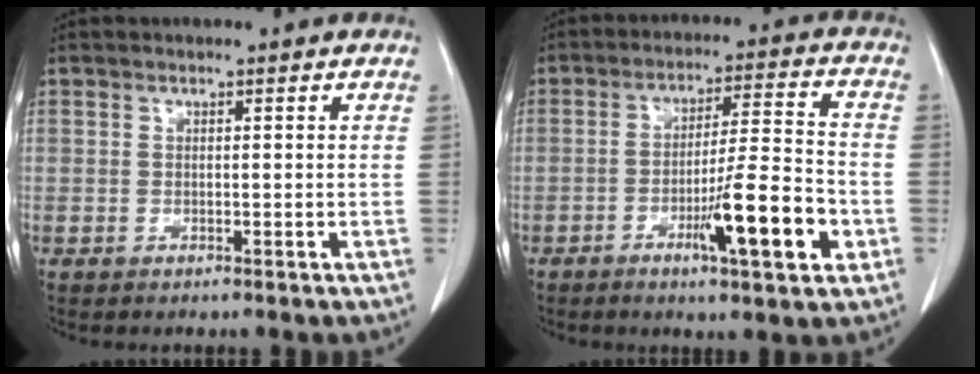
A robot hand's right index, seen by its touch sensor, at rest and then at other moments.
{"total": 11.8, "force": [-4.4, 0.8, 10.9], "torque": [-0.173, -0.005, -0.069]}